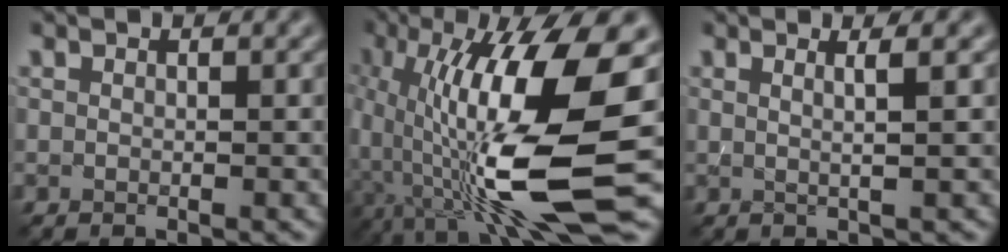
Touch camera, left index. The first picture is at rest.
{"total": 13.6, "force": [-2.1, 3.2, 13.1], "torque": [-0.236, 0.000, -0.037]}
{"total": 2.2, "force": [0.7, 0.7, 1.9], "torque": [-0.027, 0.005, -0.007]}